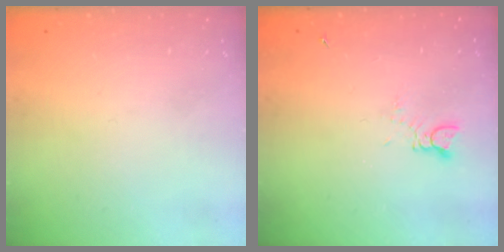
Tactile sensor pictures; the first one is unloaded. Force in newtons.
{"total": 1.4, "press": 1.4, "slide": 0.2}